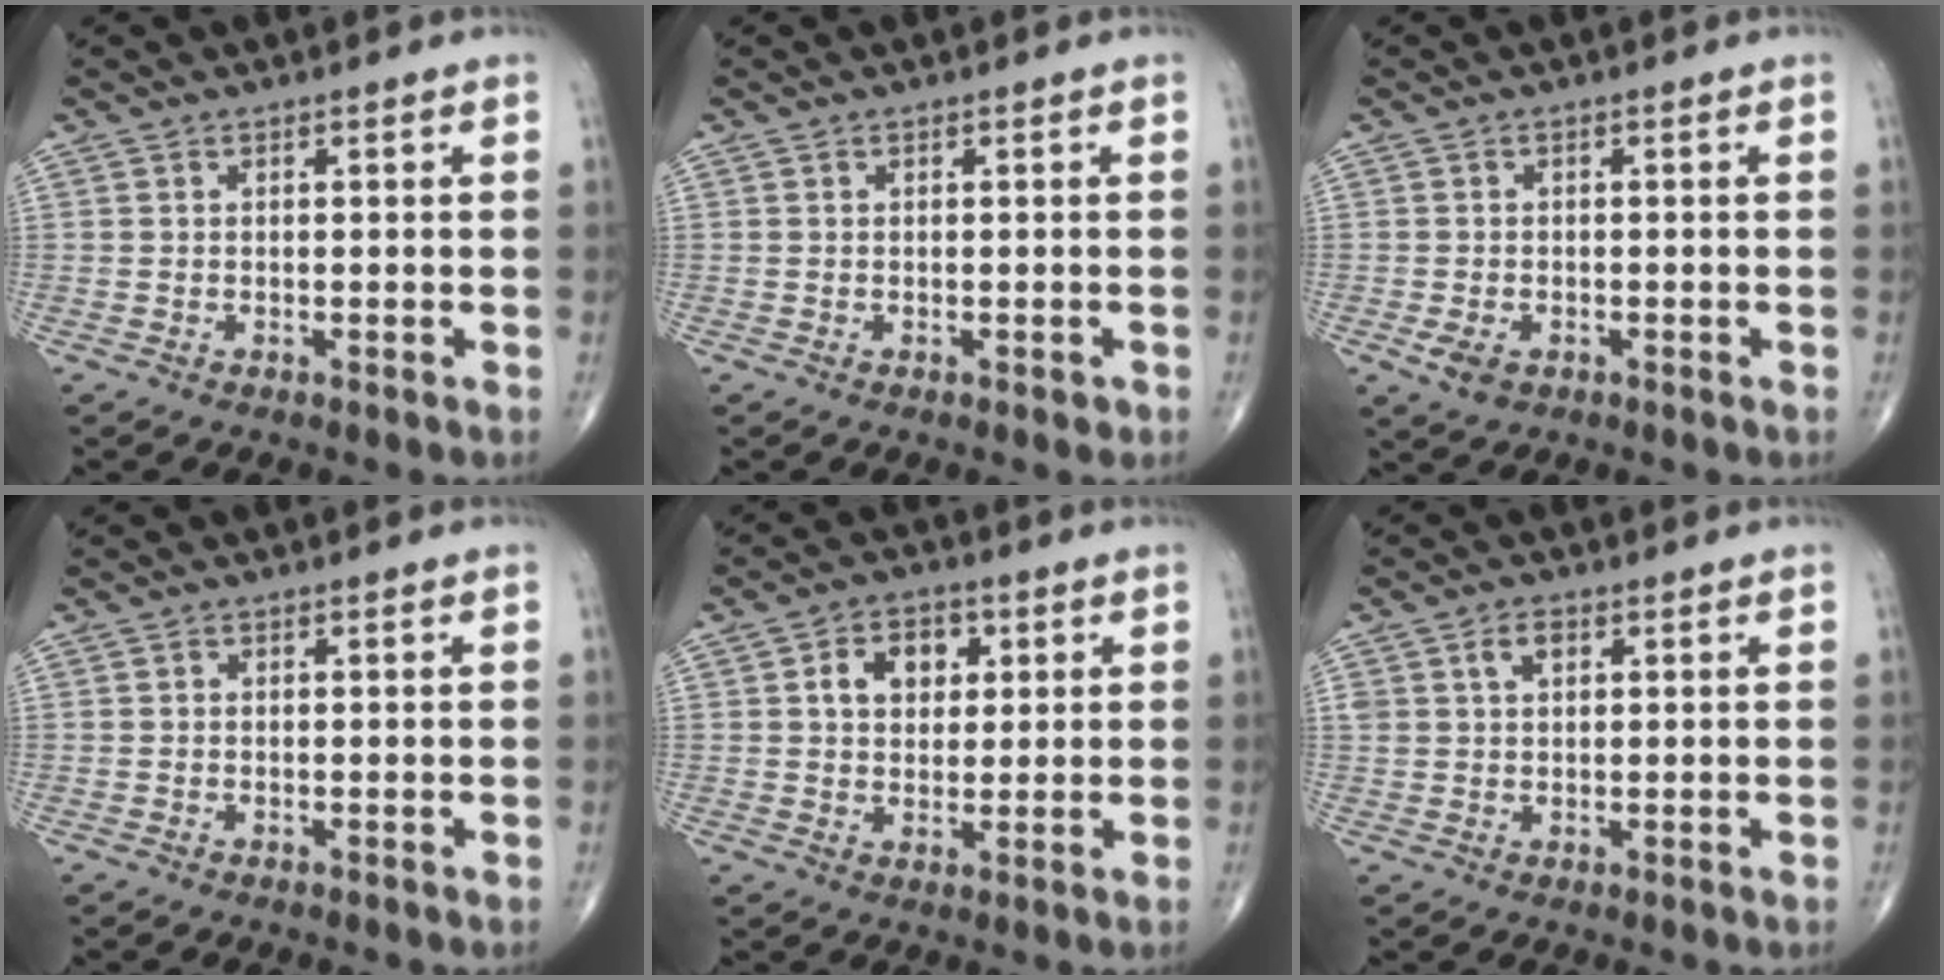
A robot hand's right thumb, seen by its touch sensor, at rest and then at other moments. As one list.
[{"total": 0.7, "force": [-0.3, 0.4, 0.5], "torque": [-0.001, 0.001, -0.003]}, {"total": 3.2, "force": [-1.3, 2.1, 2.1], "torque": [-0.040, 0.000, -0.018]}, {"total": 0.0}, {"total": 7.3, "force": [2.0, 5.3, 4.6], "torque": [-0.042, 0.002, 0.029]}, {"total": 3.2, "force": [1.3, 2.2, 2.0], "torque": [-0.031, 0.003, 0.025]}]